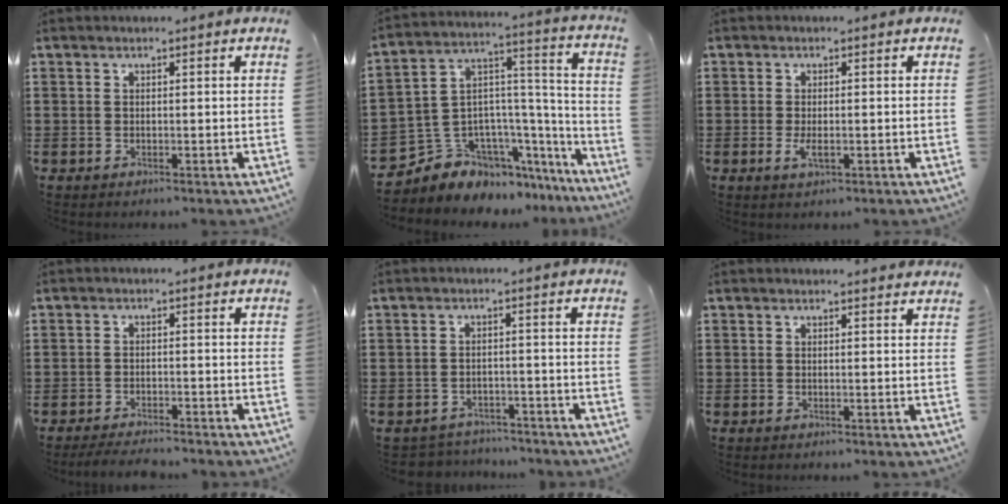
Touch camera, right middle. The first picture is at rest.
{"total": 6.2, "force": [-4.3, 4.4, -0.4], "torque": [-0.024, -0.017, -0.081]}
{"total": 2.3, "force": [-0.4, 0.8, 2.1], "torque": [-0.048, -0.005, -0.008]}
{"total": 2.6, "force": [-2.6, 0.0, 0.5], "torque": [-0.011, 0.000, -0.052]}
{"total": 2.7, "force": [-2.6, 0.4, -0.4], "torque": [-0.003, 0.000, -0.059]}
{"total": 0.7, "force": [0.7, 0.1, 0.1], "torque": [0.003, -0.002, 0.011]}